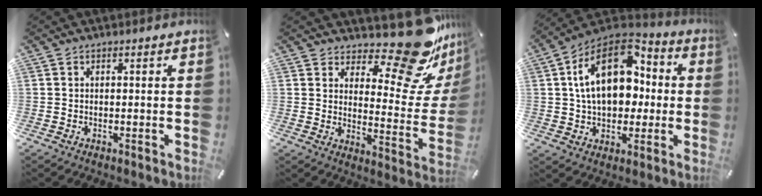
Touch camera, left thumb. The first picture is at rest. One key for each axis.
{"total": 18.4, "fx": 14.4, "fy": 6.0, "fz": 9.9, "tx": -0.120, "ty": -0.130, "tz": 0.234}
{"total": 19.4, "fx": 3.6, "fy": 13.1, "fz": 13.9, "tx": -0.254, "ty": -0.007, "tz": 0.062}